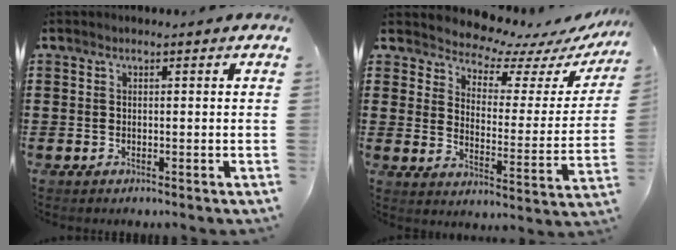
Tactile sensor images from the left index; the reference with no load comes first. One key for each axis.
{"total": 5.4, "fx": 5.2, "fy": 1.2, "fz": 0.6, "tx": -0.037, "ty": -0.047, "tz": 0.085}